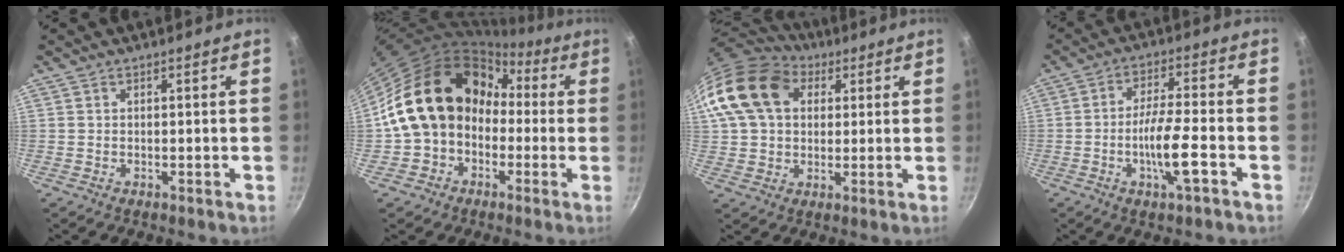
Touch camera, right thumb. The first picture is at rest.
{"total": 16.9, "force": [-0.8, 13.8, 9.8], "torque": [-0.135, 0.065, -0.020]}
{"total": 17.1, "force": [5.3, 12.6, 10.3], "torque": [-0.177, 0.018, 0.082]}
{"total": 8.8, "force": [-3.5, 1.4, 8.0], "torque": [-0.143, 0.018, -0.065]}